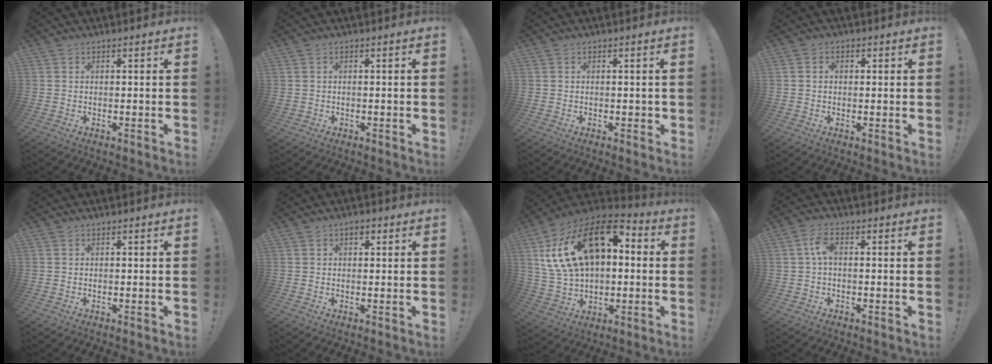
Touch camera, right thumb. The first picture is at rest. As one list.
[{"total": 0.8, "force": [-0.1, 0.7, 0.3], "torque": [-0.003, 0.002, -0.002]}, {"total": 0.8, "force": [-0.1, 0.6, 0.5], "torque": [-0.008, 0.004, -0.002]}, {"total": 1.6, "force": [-0.3, 1.3, 0.9], "torque": [-0.015, 0.004, -0.006]}, {"total": 0.0}, {"total": 1.6, "force": [0.7, 1.0, 1.1], "torque": [-0.015, 0.001, 0.009]}, {"total": 23.0, "force": [7.6, 13.5, 17.0], "torque": [-0.301, -0.026, 0.142]}, {"total": 4.9, "force": [0.4, 2.5, 4.2], "torque": [-0.090, 0.012, 0.007]}]